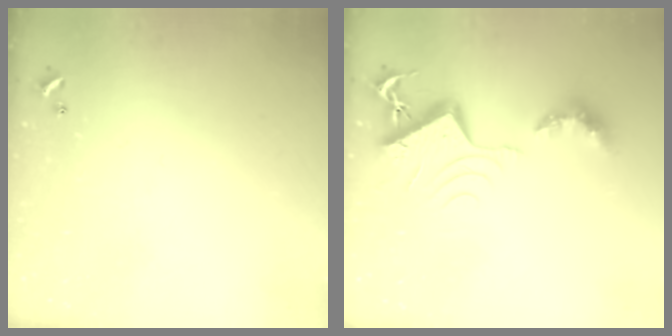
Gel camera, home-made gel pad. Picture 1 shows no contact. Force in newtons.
{"total": 9.4, "press": 9.3, "slide": 1.0}